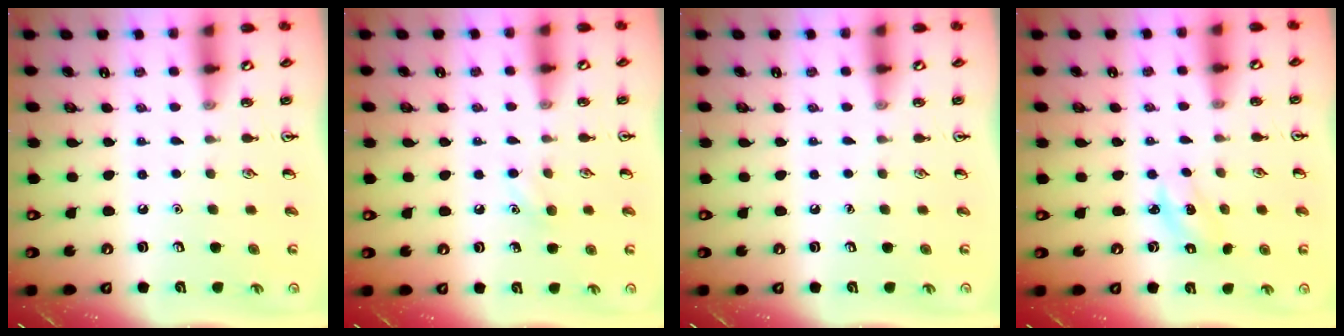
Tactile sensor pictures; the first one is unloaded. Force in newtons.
{"total": 5.2, "press": 5.0, "slide": 1.6}
{"total": 0.0}
{"total": 2.4, "press": 2.3, "slide": 0.5}